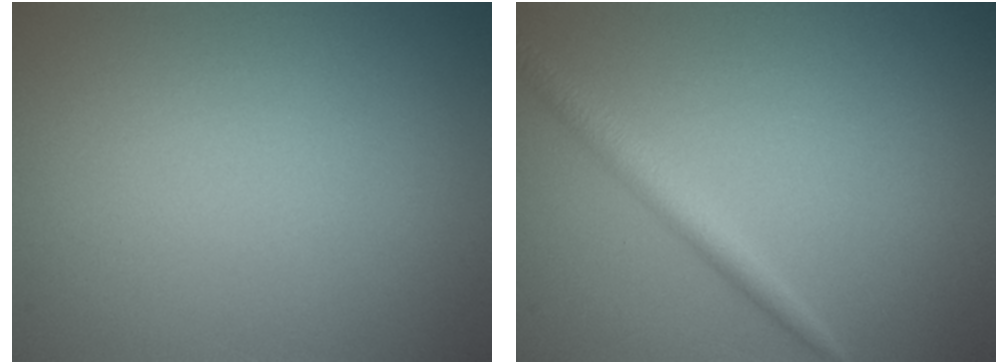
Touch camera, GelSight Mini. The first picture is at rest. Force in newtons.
{"total": 2.0, "press": 2.0, "slide": 0.1}